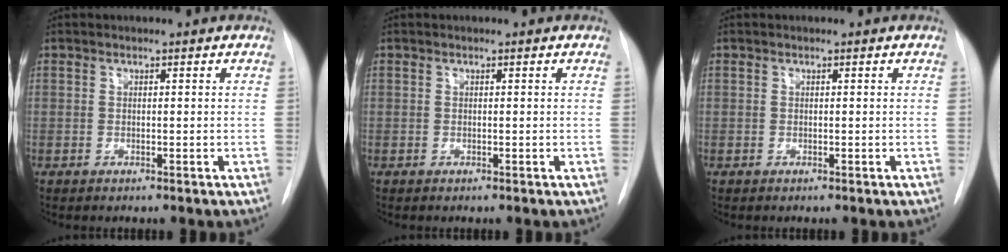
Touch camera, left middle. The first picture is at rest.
{"total": 0.0}
{"total": 0.0}